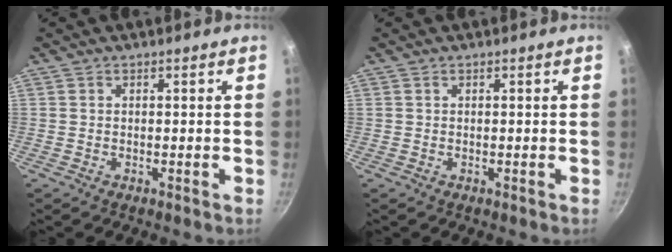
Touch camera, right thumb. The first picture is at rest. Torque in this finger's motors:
{"motor_torque": [-0.02, -0.08, -0.09, -0.15, 0.06]}